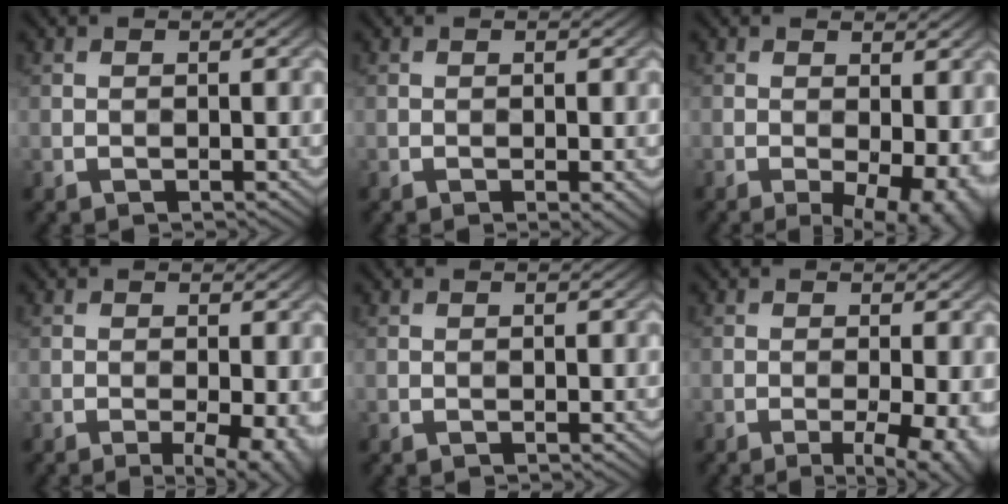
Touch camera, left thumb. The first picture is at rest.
{"total": 0.9, "force": [-0.3, 0.2, 0.9], "torque": [-0.015, -0.005, -0.006]}
{"total": 7.7, "force": [-1.8, 3.5, 6.6], "torque": [-0.087, -0.008, -0.022]}
{"total": 4.3, "force": [-1.5, 1.1, 3.9], "torque": [-0.059, -0.005, -0.019]}
{"total": 0.0}
{"total": 5.7, "force": [-2.0, 1.5, 5.1], "torque": [-0.076, -0.004, -0.024]}